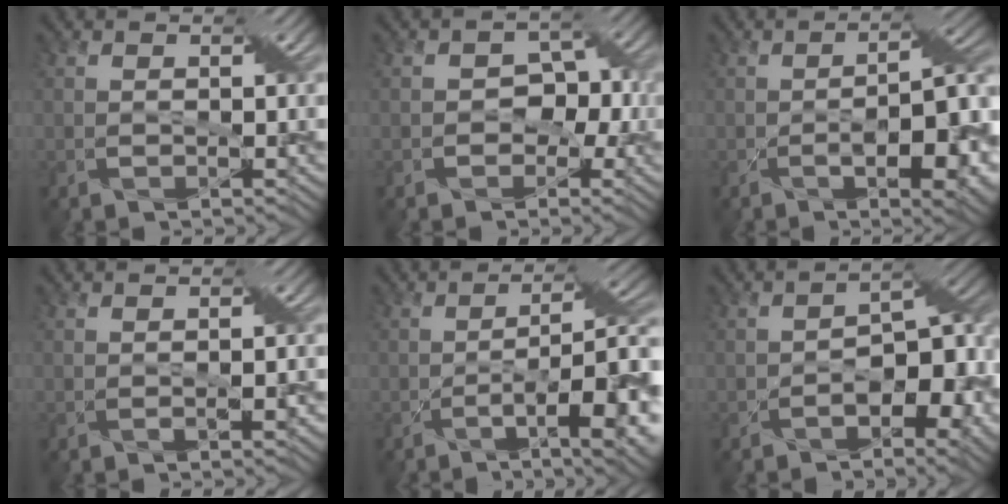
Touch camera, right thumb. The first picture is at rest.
{"total": 4.1, "force": [-1.0, 3.4, 2.0], "torque": [-0.009, 0.008, -0.027]}
{"total": 12.0, "force": [-3.2, 4.1, 10.8], "torque": [-0.154, -0.016, -0.037]}
{"total": 1.0, "force": [-0.3, 0.0, 0.9], "torque": [-0.017, 0.003, -0.007]}
{"total": 11.9, "force": [-4.0, 3.5, 10.7], "torque": [-0.151, -0.004, -0.051]}
{"total": 9.7, "force": [-3.3, 5.2, 7.5], "torque": [-0.083, -0.016, -0.042]}